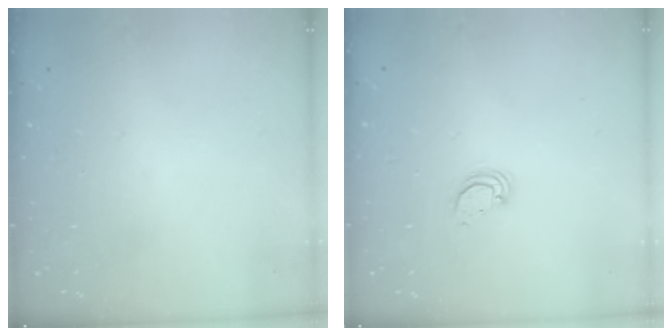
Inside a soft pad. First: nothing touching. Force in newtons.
{"total": 3.2, "press": 3.1, "slide": 0.3}